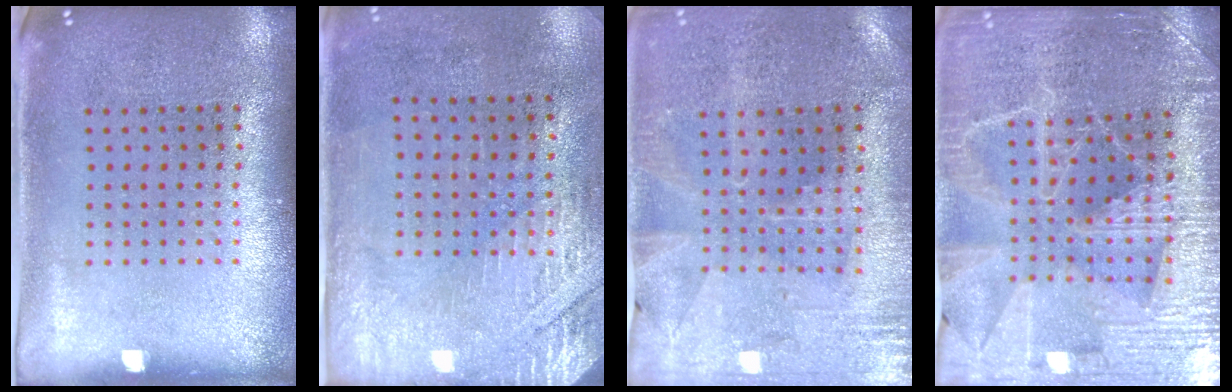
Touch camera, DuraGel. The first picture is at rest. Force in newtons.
{"total": 2.9, "press": 2.5, "slide": 1.5}
{"total": 0.5, "press": 0.3, "slide": 0.4}
{"total": 3.8, "press": 3.7, "slide": 0.9}